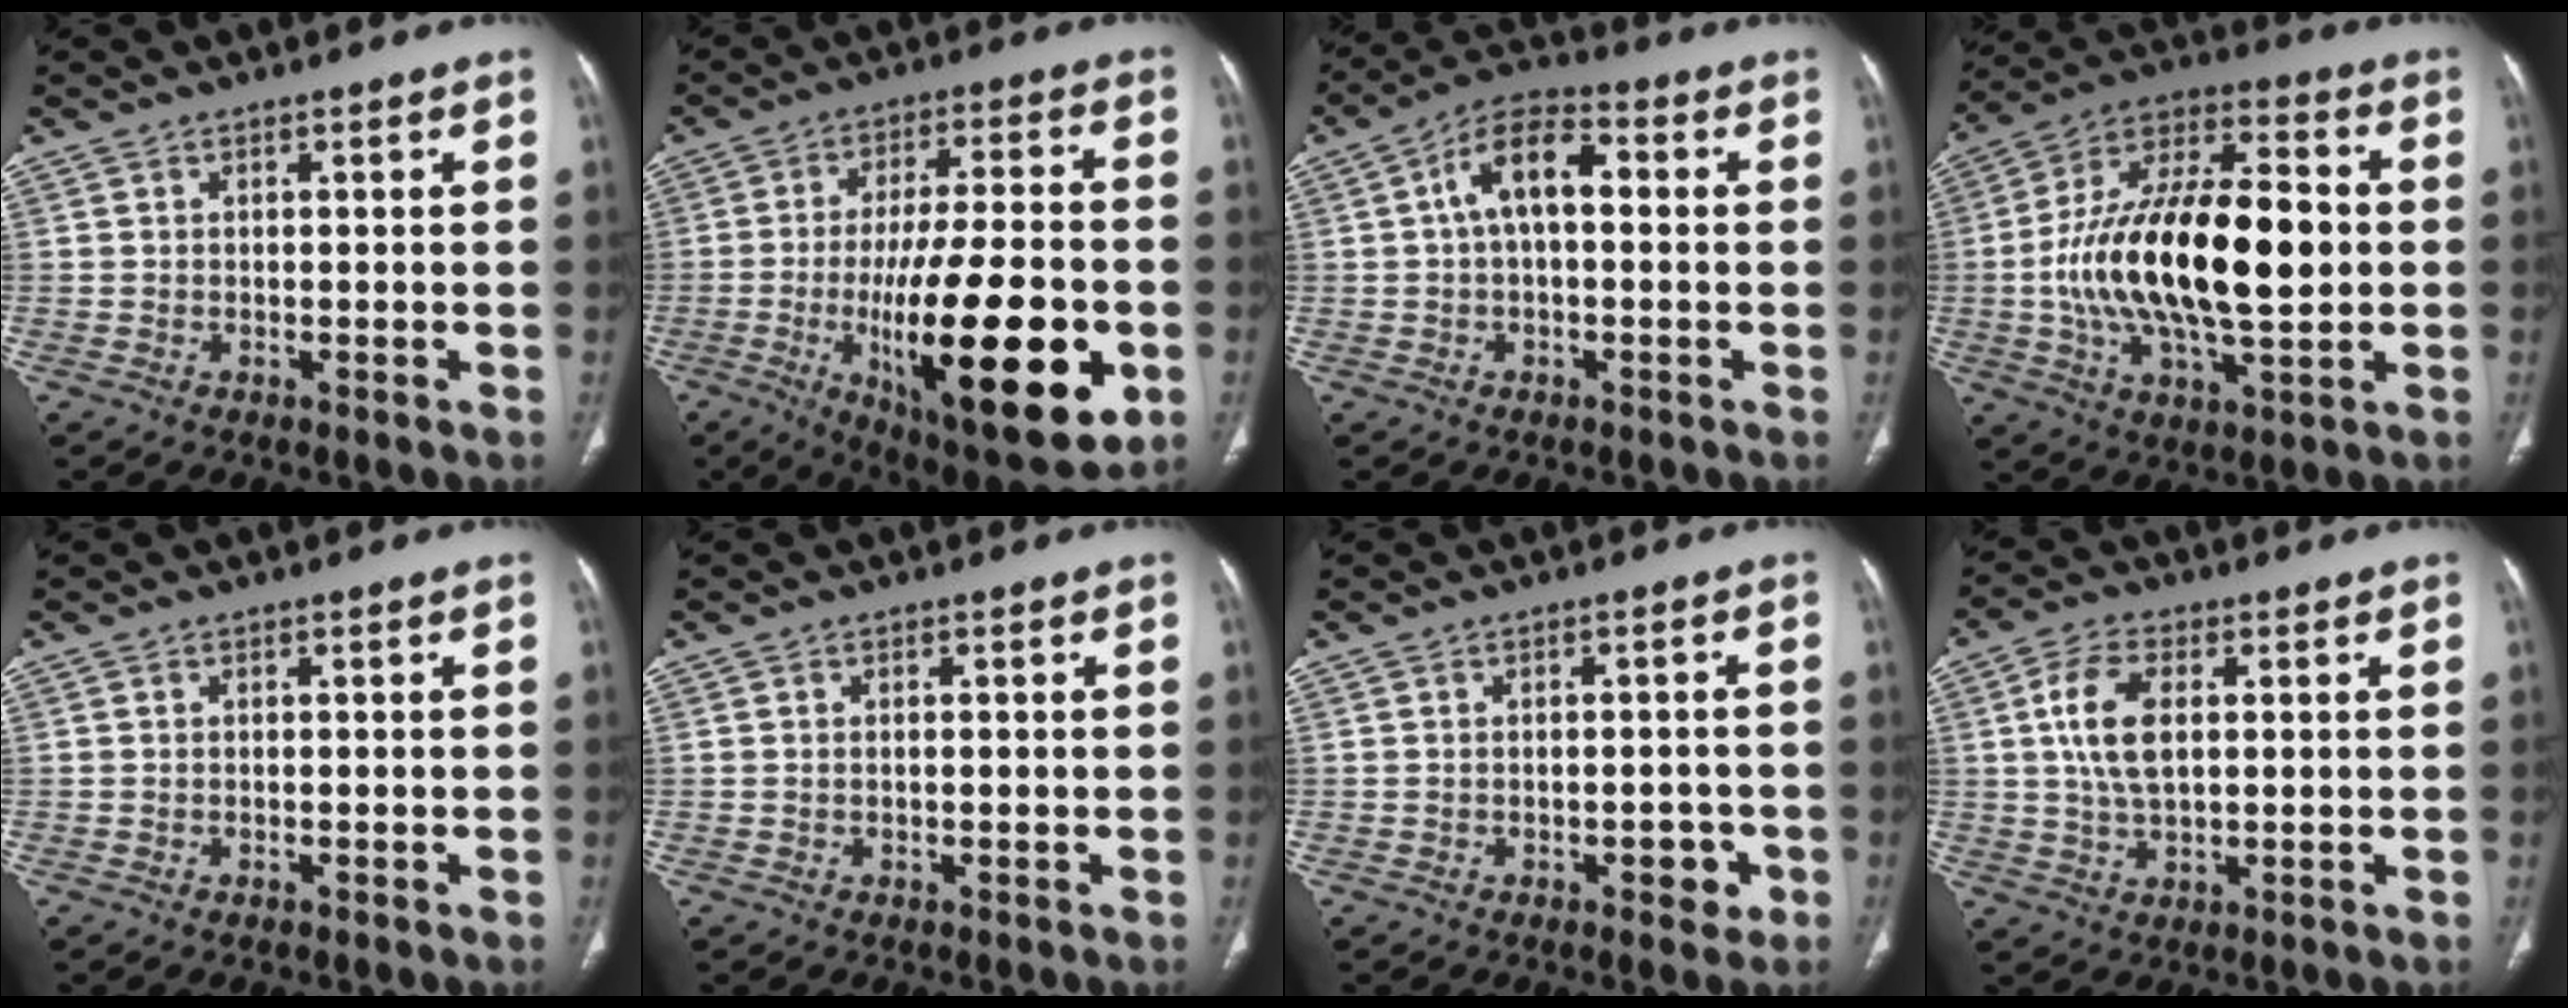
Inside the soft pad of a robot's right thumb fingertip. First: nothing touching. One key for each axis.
{"total": 26.7, "fx": -6.8, "fy": 8.2, "fz": 24.4, "tx": -0.377, "ty": -0.004, "tz": -0.087}
{"total": 9.5, "fx": 1.0, "fy": 5.0, "fz": 8.0, "tx": -0.137, "ty": 0.033, "tz": 0.008}
{"total": 25.2, "fx": -0.7, "fy": 11.0, "fz": 22.7, "tx": -0.409, "ty": 0.020, "tz": -0.012}
{"total": 0.0}
{"total": 0.0}
{"total": 3.3, "fx": -1.4, "fy": 1.8, "fz": 2.4, "tx": -0.017, "ty": 0.010, "tz": -0.013}
{"total": 8.5, "fx": 1.6, "fy": 4.4, "fz": 7.1, "tx": -0.142, "ty": 0.002, "tz": 0.032}